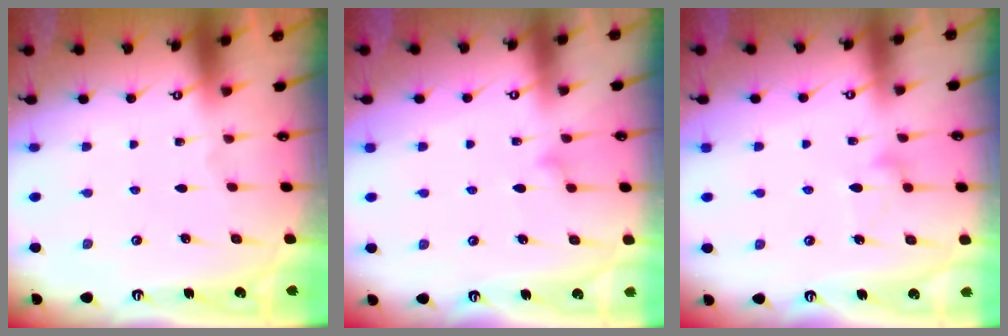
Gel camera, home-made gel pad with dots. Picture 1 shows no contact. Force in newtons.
{"total": 9.7, "press": 9.7, "slide": 0.2}
{"total": 9.7, "press": 9.7, "slide": 0.5}